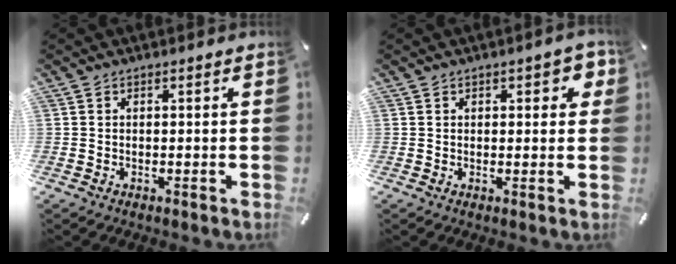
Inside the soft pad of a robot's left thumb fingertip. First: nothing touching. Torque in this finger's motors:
{"motor_torque": [0.07, -0.29, 0.04, 0.16, 0.00]}